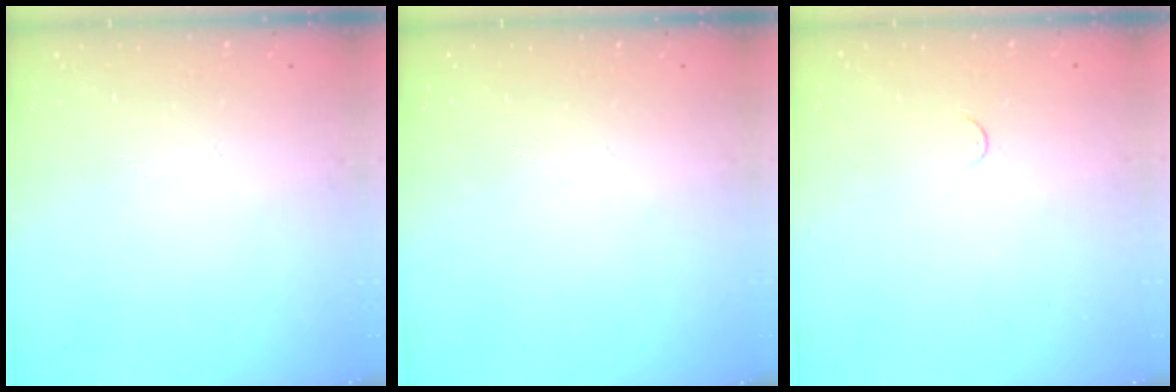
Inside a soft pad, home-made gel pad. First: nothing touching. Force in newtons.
{"total": 0.0}
{"total": 2.7, "press": 2.7, "slide": 0.4}